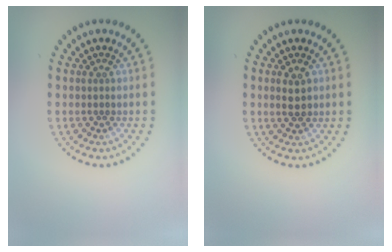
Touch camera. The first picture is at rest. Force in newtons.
{"total": 1.9, "press": 1.9, "slide": 0.2}